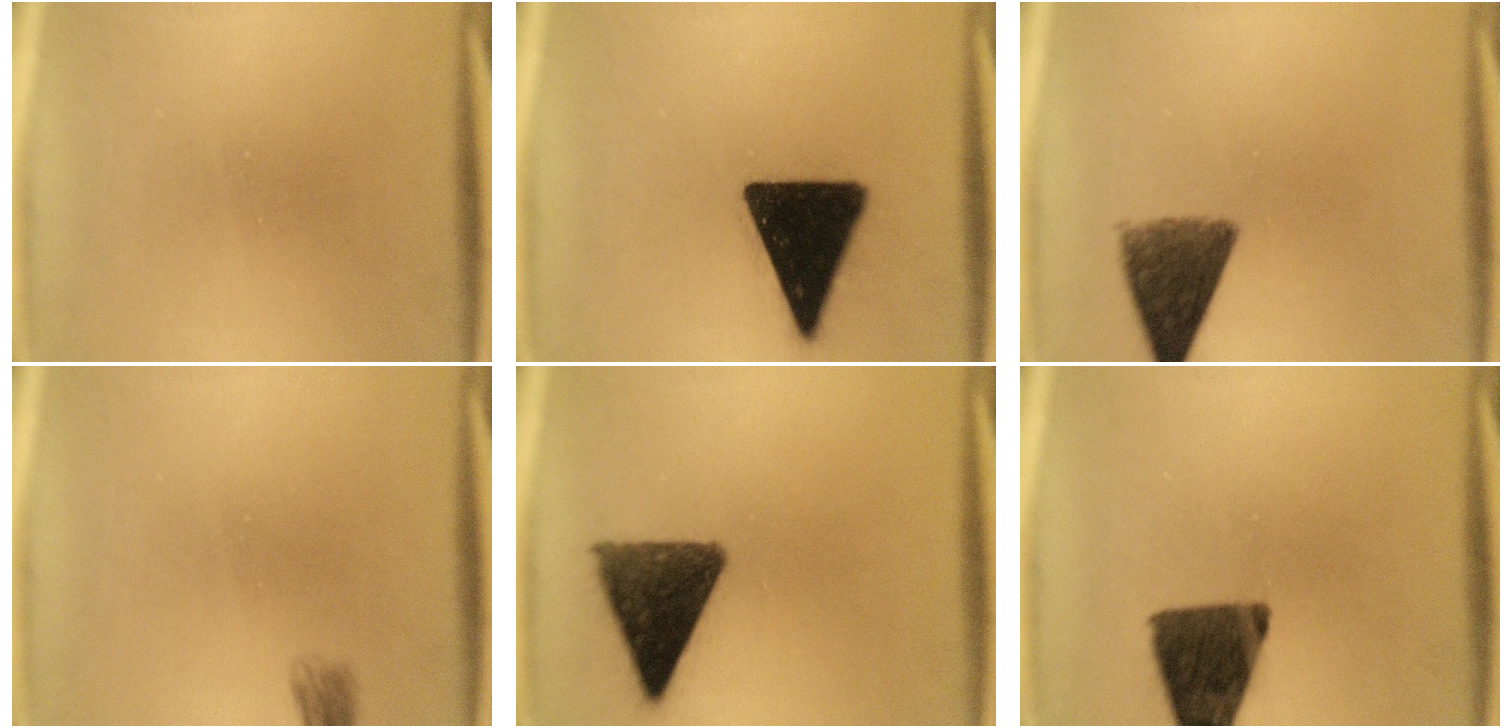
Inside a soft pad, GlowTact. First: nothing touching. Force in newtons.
{"total": 18.8}
{"total": 8.8}
{"total": 1.6}
{"total": 12.3}
{"total": 13.7}